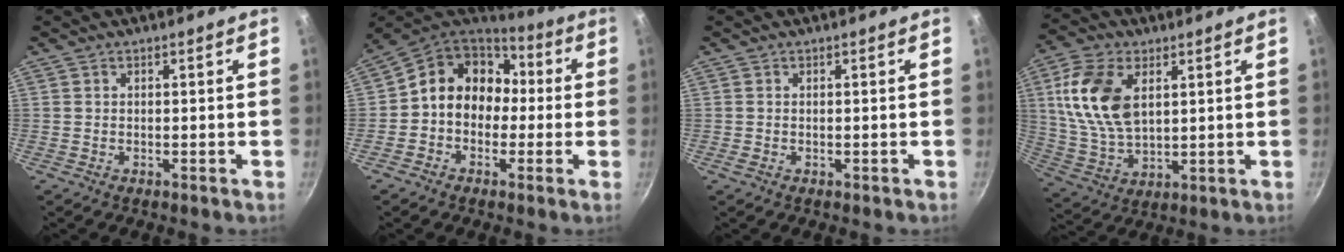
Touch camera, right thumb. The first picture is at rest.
{"total": 12.7, "force": [0.0, 10.9, 6.5], "torque": [-0.062, 0.040, -0.022]}
{"total": 0.5, "force": [-0.2, 0.3, 0.4], "torque": [-0.004, 0.000, -0.004]}
{"total": 14.5, "force": [4.1, 8.5, 11.0], "torque": [-0.206, -0.011, 0.084]}